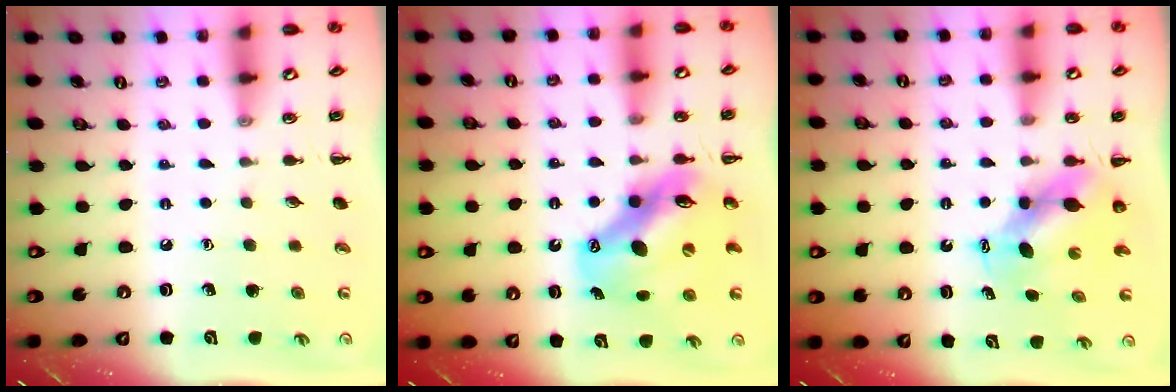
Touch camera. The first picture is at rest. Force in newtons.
{"total": 13.5, "press": 13.1, "slide": 3.5}
{"total": 7.2, "press": 7.1, "slide": 1.4}